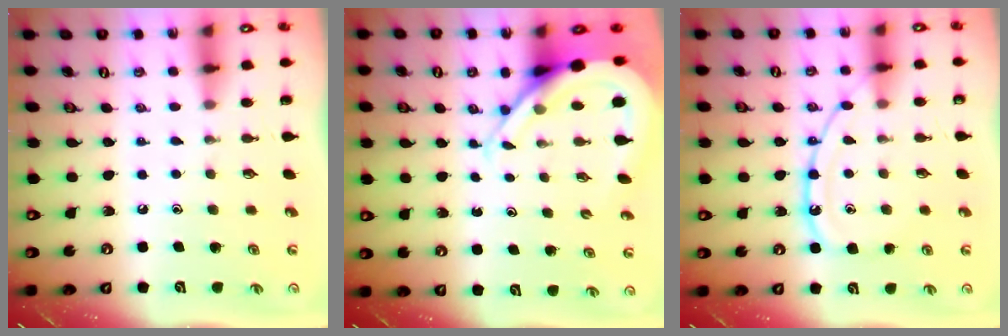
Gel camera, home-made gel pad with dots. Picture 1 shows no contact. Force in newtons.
{"total": 9.5, "press": 9.5, "slide": 0.8}
{"total": 12.5, "press": 12.5, "slide": 1.2}